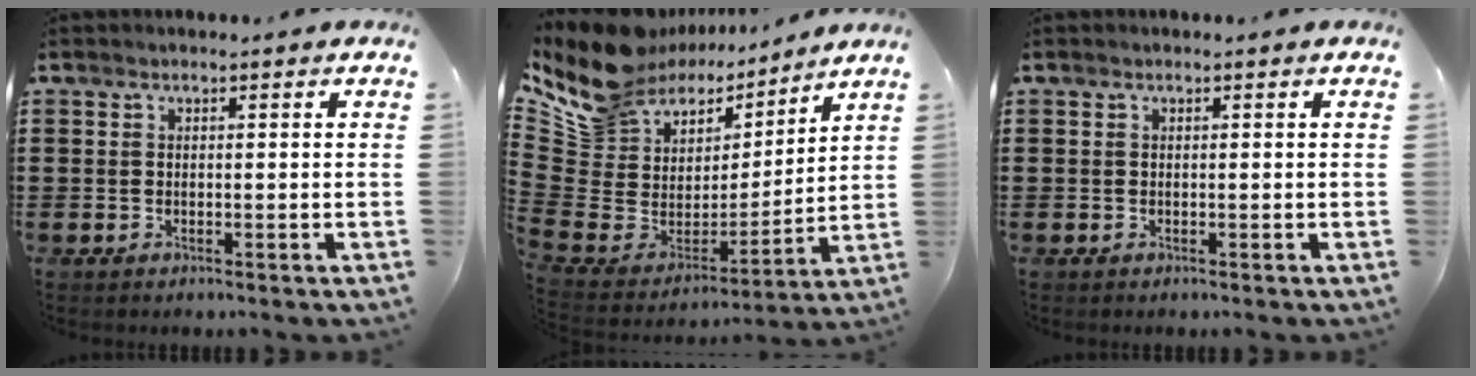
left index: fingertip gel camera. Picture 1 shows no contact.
{"total": 12.1, "force": [9.1, 7.3, 3.1], "torque": [-0.122, -0.069, 0.163]}
{"total": 0.0}